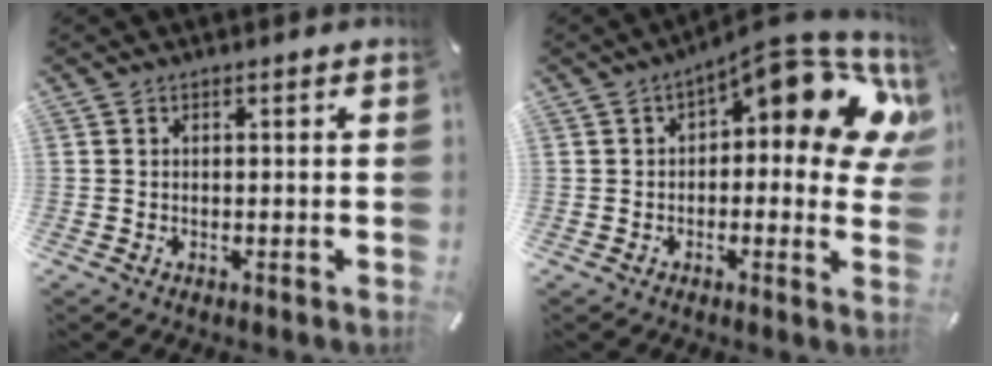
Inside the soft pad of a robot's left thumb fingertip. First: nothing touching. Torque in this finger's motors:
{"motor_torque": [2.43, 2.58, 0.92, 0.48, 0.15]}